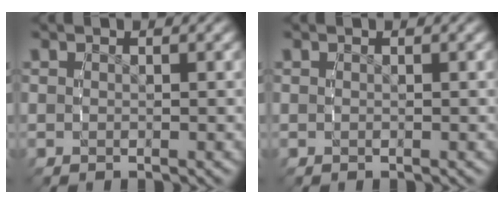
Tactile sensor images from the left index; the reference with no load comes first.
{"total": 0.0}